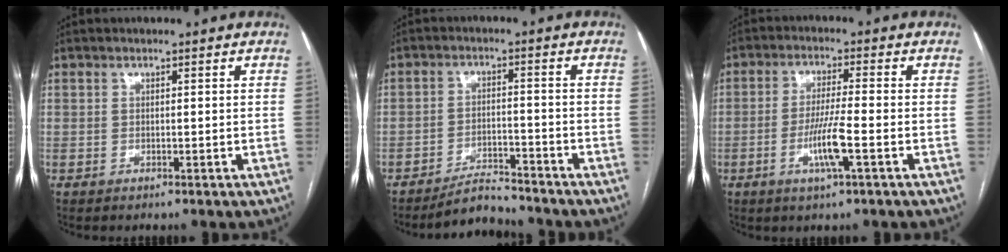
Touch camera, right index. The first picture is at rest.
{"total": 4.9, "force": [-4.8, 0.8, 0.6], "torque": [-0.010, -0.005, -0.081]}
{"total": 6.5, "force": [-2.3, -0.2, 6.0], "torque": [-0.115, -0.009, -0.043]}